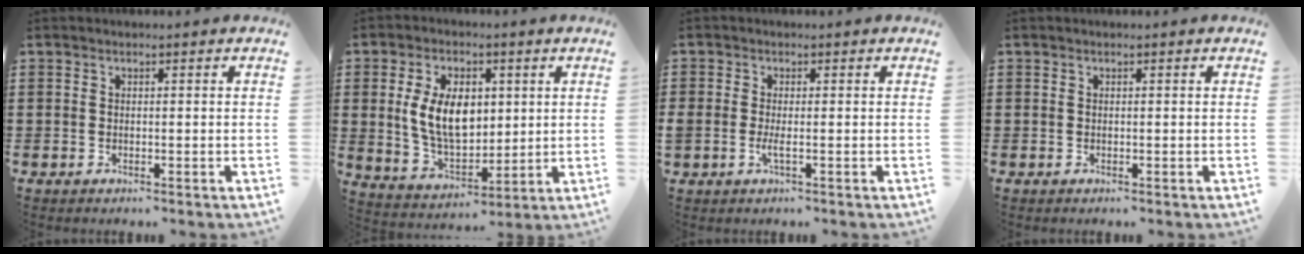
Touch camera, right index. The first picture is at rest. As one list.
[{"total": 9.7, "force": [1.5, 6.1, 7.4], "torque": [-0.164, 0.008, 0.024]}, {"total": 1.7, "force": [-0.5, 0.3, 1.6], "torque": [-0.030, -0.002, -0.008]}, {"total": 0.0}]